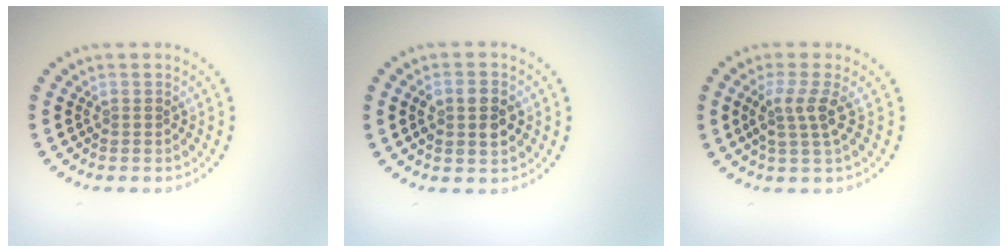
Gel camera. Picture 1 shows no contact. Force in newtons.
{"total": 2.8, "press": 2.8, "slide": 0.3}
{"total": 2.7, "press": 2.1, "slide": 1.7}